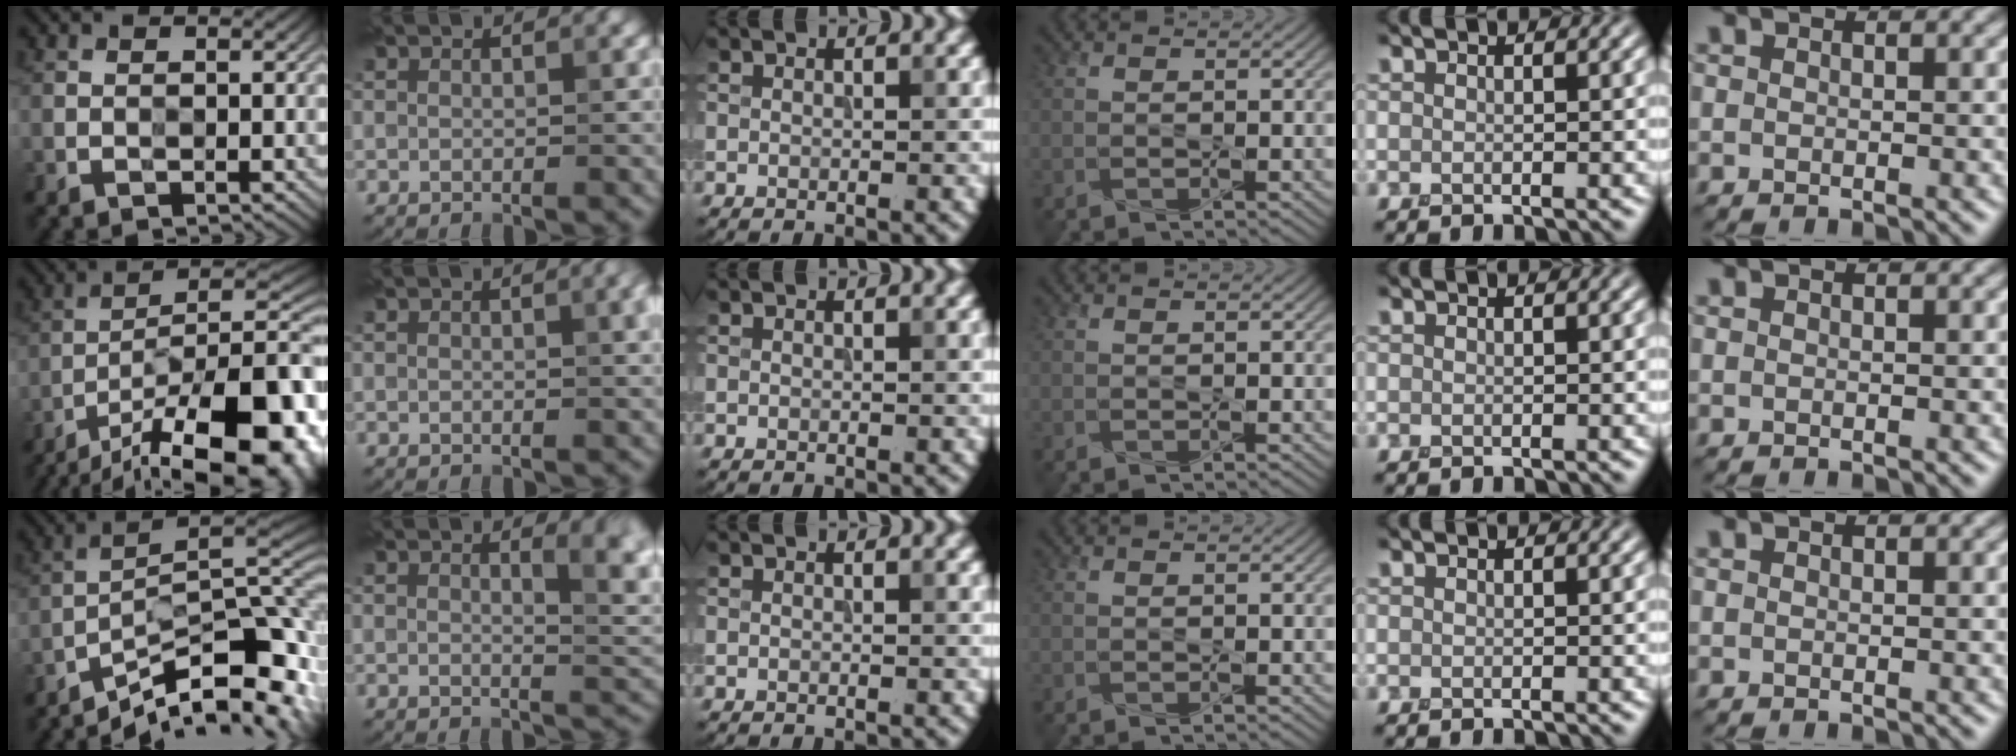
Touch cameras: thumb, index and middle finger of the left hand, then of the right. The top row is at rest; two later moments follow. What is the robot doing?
{"motion": "press", "object": "syringe"}